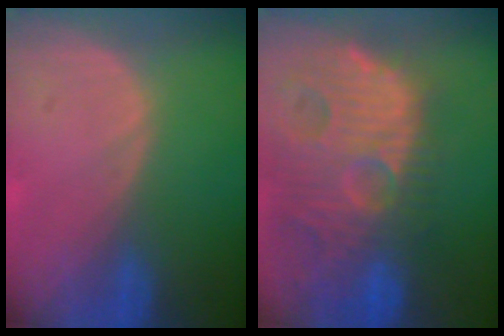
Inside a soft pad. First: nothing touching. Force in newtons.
{"total": 14.6, "press": 12.6, "slide": 7.3}